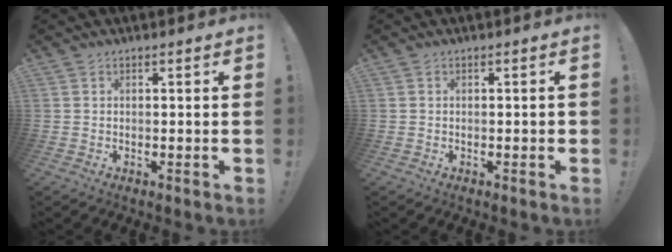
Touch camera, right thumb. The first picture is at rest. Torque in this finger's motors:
{"motor_torque": [0.01, 0.13, 0.26, -0.37, 0.00]}